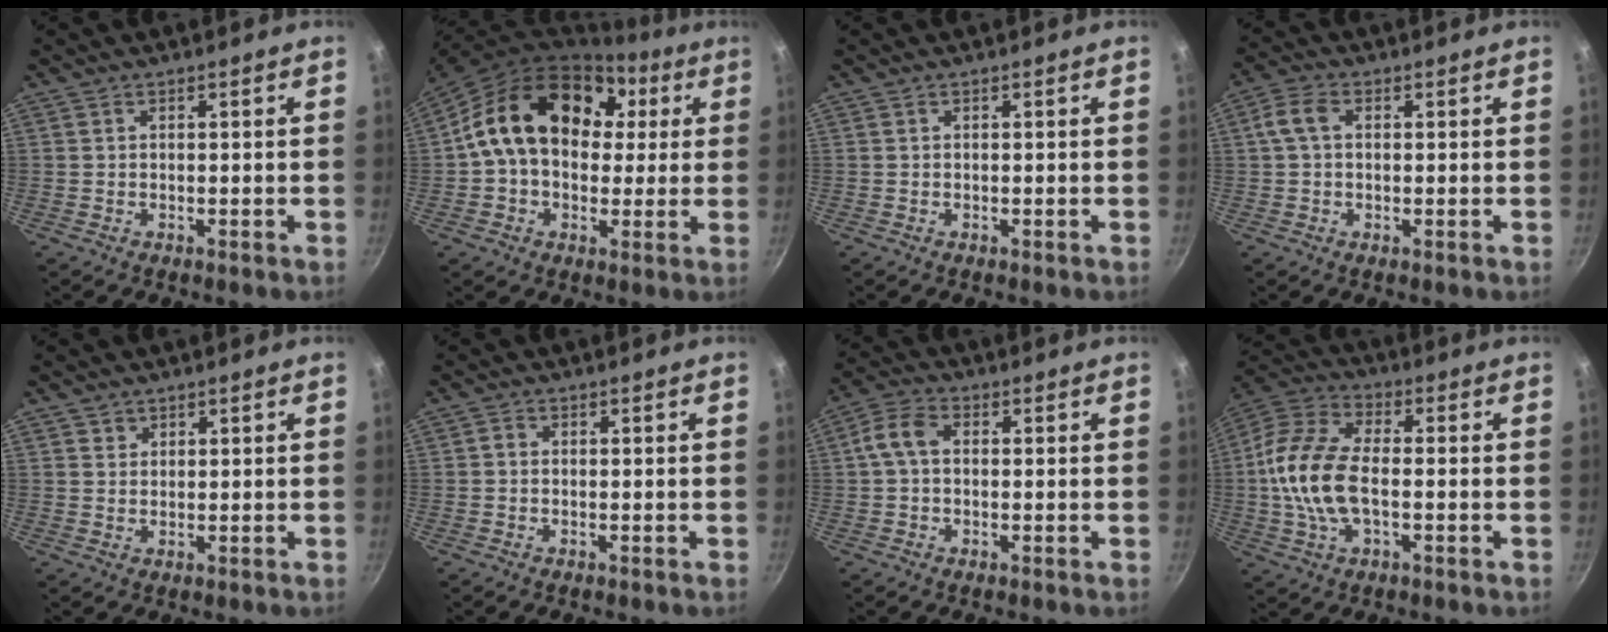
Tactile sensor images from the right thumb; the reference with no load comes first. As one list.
[{"total": 20.4, "force": [4.0, 14.9, 13.2], "torque": [-0.194, 0.033, 0.056]}, {"total": 0.0}, {"total": 4.5, "force": [0.8, 2.8, 3.4], "torque": [-0.075, 0.016, 0.010]}, {"total": 1.7, "force": [1.0, 1.3, 0.2], "torque": [0.008, 0.002, 0.016]}, {"total": 0.9, "force": [-0.3, 0.7, 0.4], "torque": [-0.005, 0.002, -0.008]}, {"total": 5.5, "force": [0.4, 3.6, 4.1], "torque": [-0.087, 0.020, -0.003]}, {"total": 15.2, "force": [-1.1, 8.1, 12.8], "torque": [-0.253, 0.031, -0.039]}]